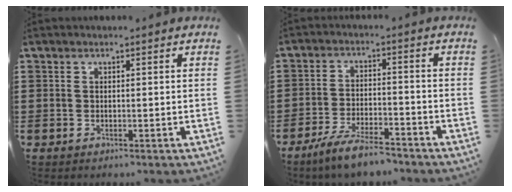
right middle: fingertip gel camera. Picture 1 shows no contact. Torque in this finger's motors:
{"motor_torque": [1.61, -0.53, 0.16, 0.06]}